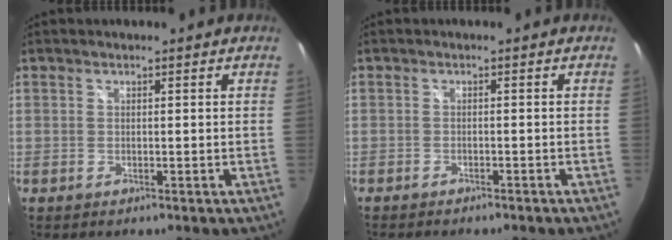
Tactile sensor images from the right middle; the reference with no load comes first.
{"total": 4.5, "force": [-4.0, 0.8, 1.9], "torque": [-0.041, -0.019, -0.060]}